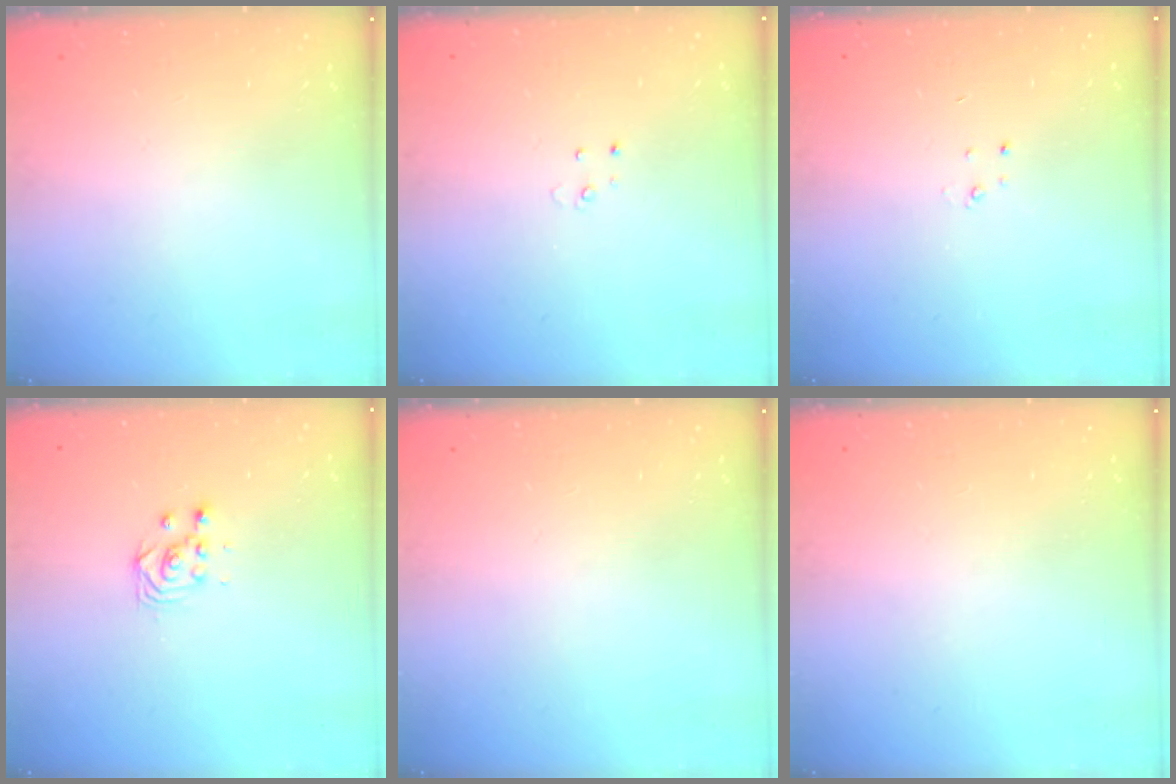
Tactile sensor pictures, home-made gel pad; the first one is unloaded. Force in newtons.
{"total": 2.3, "press": 2.3, "slide": 0.2}
{"total": 2.3, "press": 2.3, "slide": 0.3}
{"total": 3.4, "press": 3.4, "slide": 0.2}
{"total": 0.0}
{"total": 0.0}